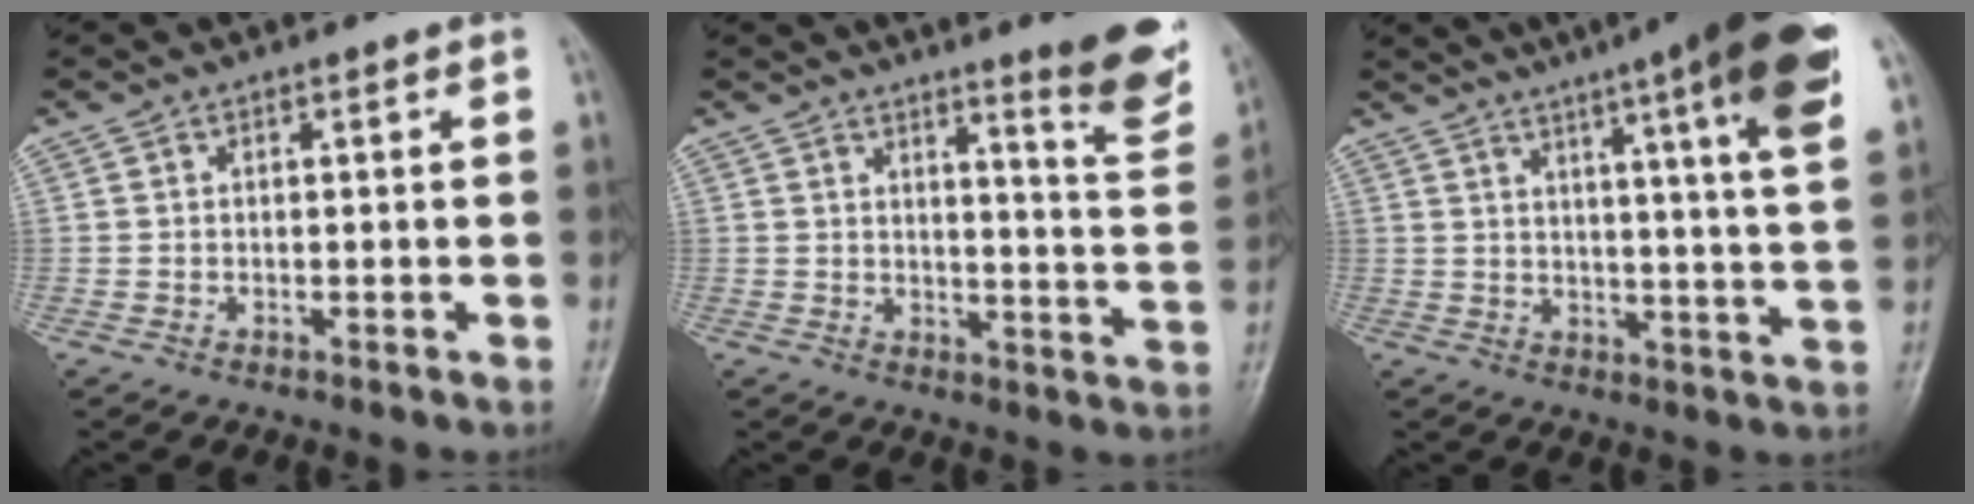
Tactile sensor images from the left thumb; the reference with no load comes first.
{"total": 11.8, "force": [8.1, 1.6, 8.4], "torque": [-0.082, -0.061, 0.099]}
{"total": 20.9, "force": [12.0, 1.9, 17.0], "torque": [-0.228, -0.027, 0.145]}